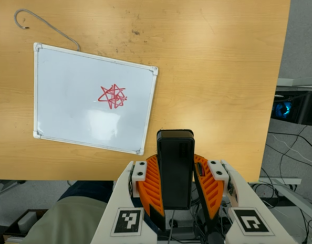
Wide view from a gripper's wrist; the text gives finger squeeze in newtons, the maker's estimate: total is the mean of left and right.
{"total": 9.9, "left": 8.1, "right": 11.7}